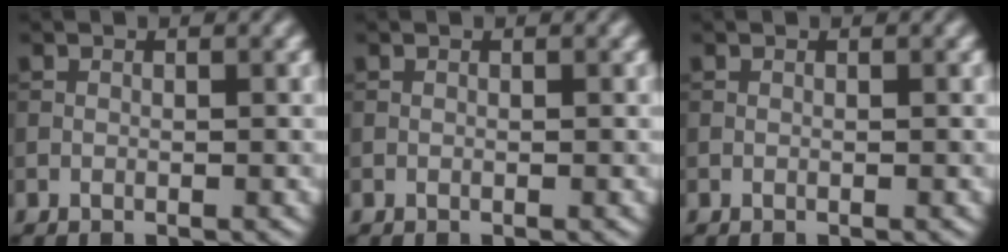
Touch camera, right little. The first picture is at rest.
{"total": 0.0}
{"total": 0.0}